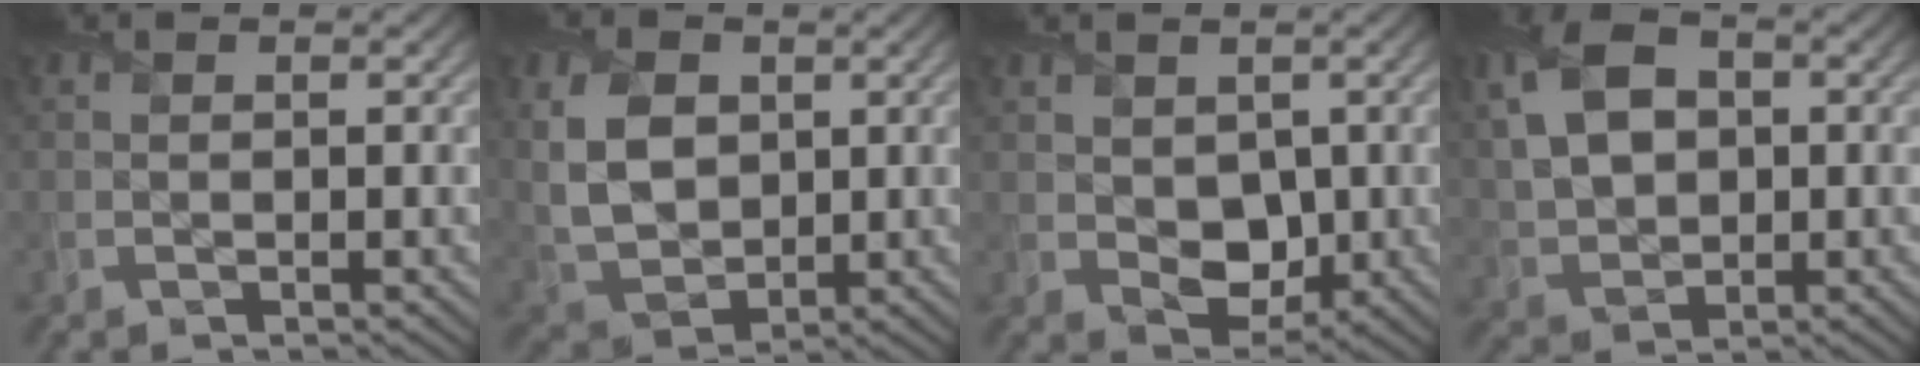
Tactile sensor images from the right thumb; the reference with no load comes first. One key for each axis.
{"total": 9.0, "fx": 2.0, "fy": 6.5, "fz": 5.8, "tx": -0.169, "ty": 0.003, "tz": 0.043}
{"total": 4.8, "fx": 0.5, "fy": 3.6, "fz": 3.2, "tx": -0.075, "ty": -0.016, "tz": 0.016}
{"total": 9.1, "fx": 1.8, "fy": 6.2, "fz": 6.4, "tx": -0.162, "ty": 0.012, "tz": 0.027}